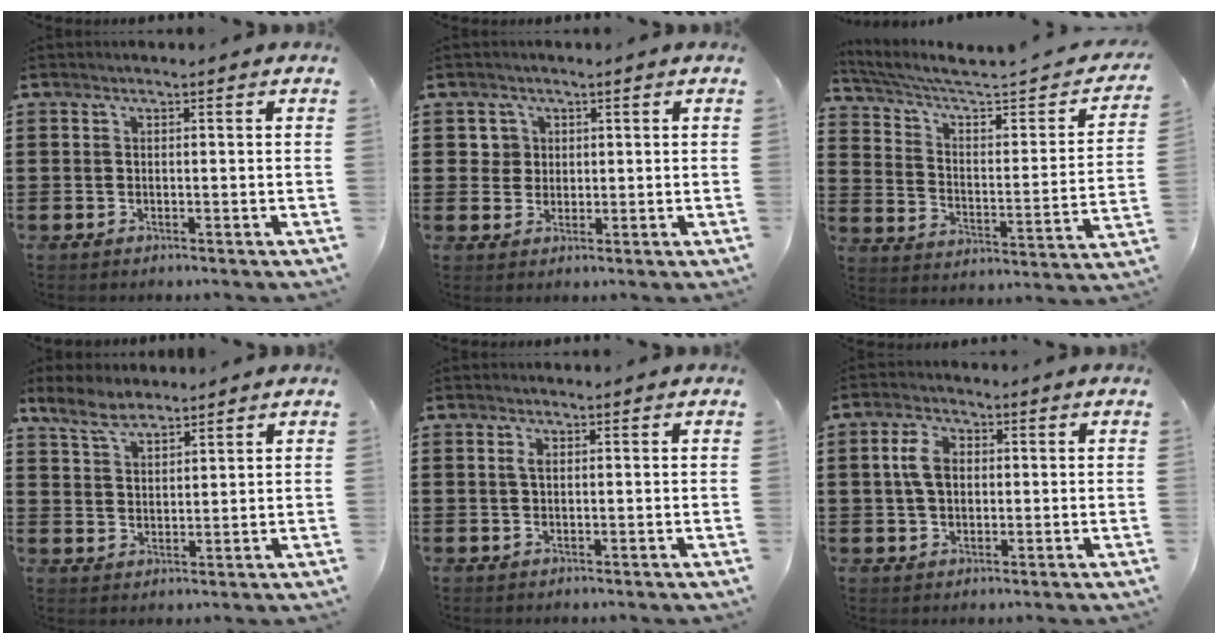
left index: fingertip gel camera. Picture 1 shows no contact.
{"total": 2.7, "force": [0.8, 2.5, 0.5], "torque": [-0.022, 0.009, 0.013]}
{"total": 4.5, "force": [3.1, 1.1, 3.0], "torque": [-0.077, -0.027, 0.044]}
{"total": 5.3, "force": [4.2, 2.4, 2.0], "torque": [-0.055, 0.002, 0.080]}
{"total": 1.6, "force": [0.3, 0.7, 1.5], "torque": [-0.030, 0.004, 0.003]}
{"total": 5.2, "force": [0.7, 3.4, 3.9], "torque": [-0.091, 0.012, 0.009]}